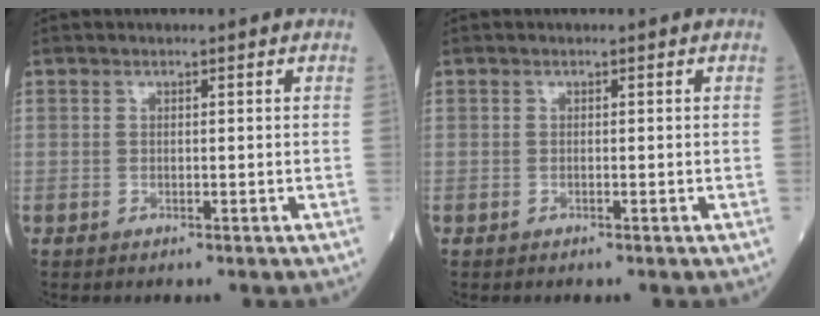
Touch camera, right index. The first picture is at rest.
{"total": 0.0}